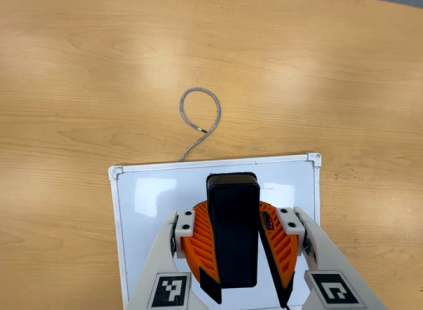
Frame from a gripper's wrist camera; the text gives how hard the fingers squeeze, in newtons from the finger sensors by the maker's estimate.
{"total": 11.2, "left": 10.8, "right": 11.6}